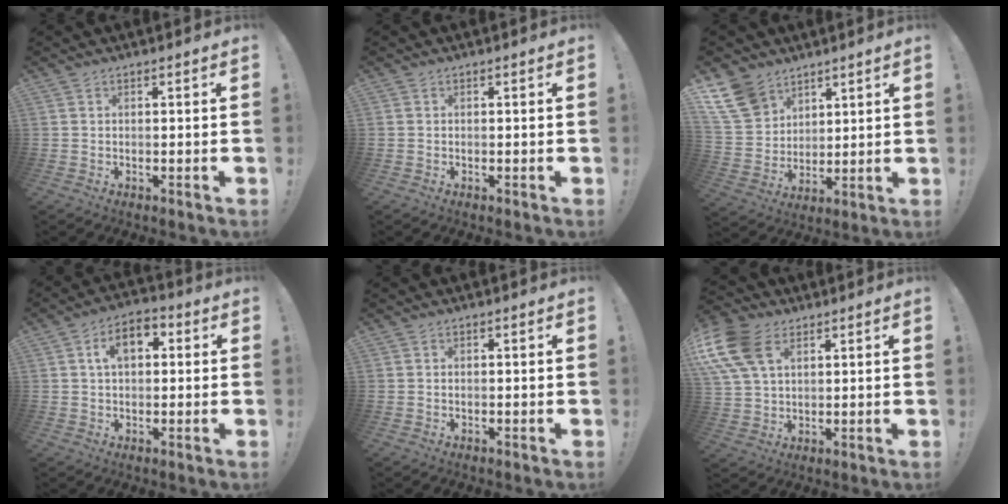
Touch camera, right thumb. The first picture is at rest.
{"total": 0.0}
{"total": 13.6, "force": [8.6, 9.3, 4.8], "torque": [-0.101, -0.050, 0.176]}
{"total": 8.3, "force": [2.1, 5.2, 6.2], "torque": [-0.090, 0.009, 0.036]}
{"total": 0.0}
{"total": 16.1, "force": [6.3, 11.0, 10.0], "torque": [-0.200, -0.021, 0.123]}